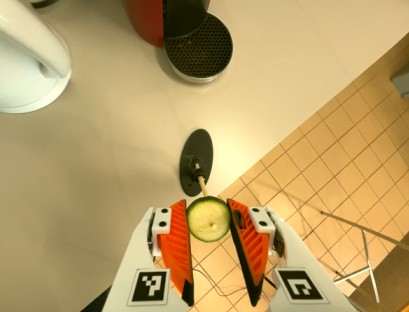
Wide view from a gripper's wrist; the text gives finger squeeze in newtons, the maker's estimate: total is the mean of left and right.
{"total": 8.3, "left": 8.0, "right": 8.7}